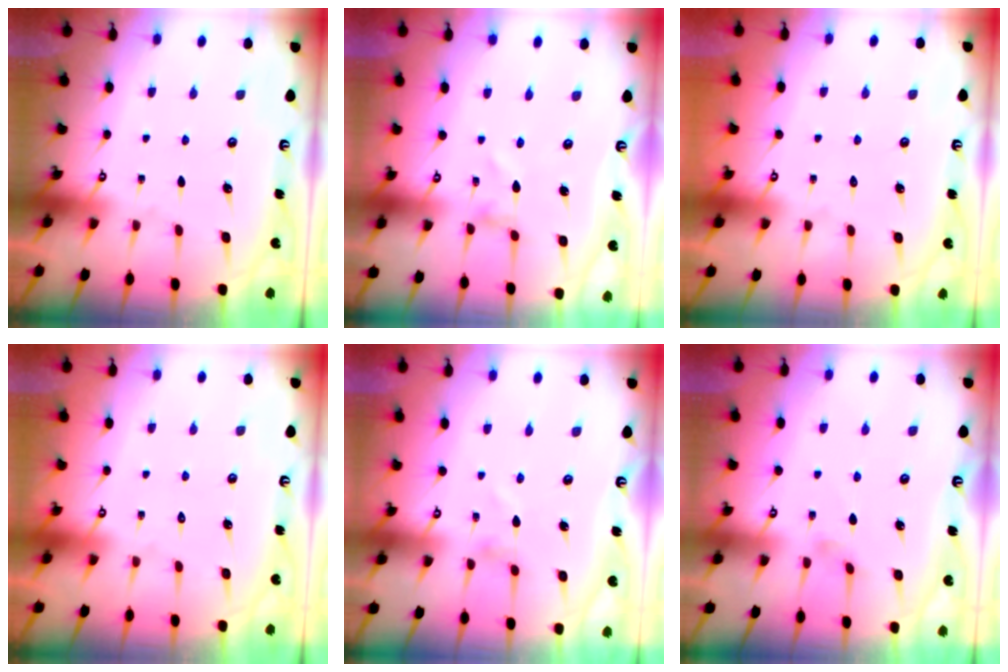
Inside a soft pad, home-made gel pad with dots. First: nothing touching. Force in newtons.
{"total": 0.0}
{"total": 1.6, "press": 1.6, "slide": 0.2}
{"total": 1.6, "press": 1.5, "slide": 0.1}
{"total": 0.6, "press": 0.6, "slide": 0.2}
{"total": 0.0}